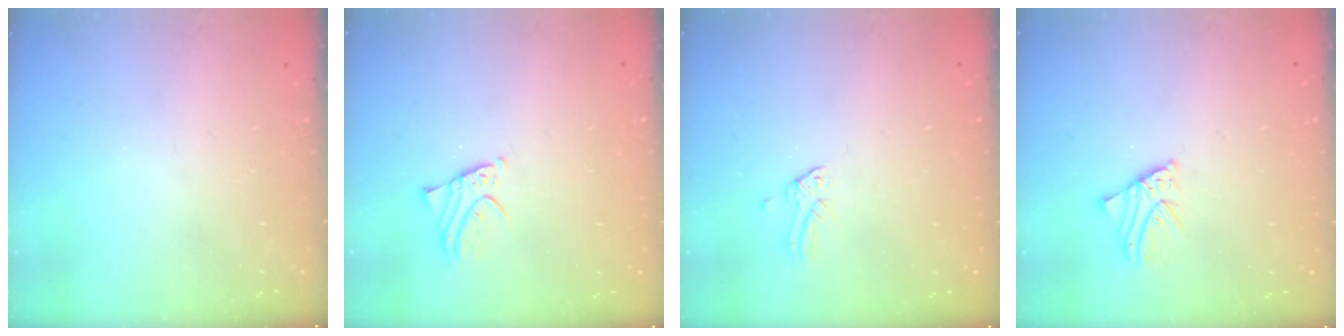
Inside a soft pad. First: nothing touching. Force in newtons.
{"total": 1.9, "press": 1.9, "slide": 0.3}
{"total": 0.0}
{"total": 1.7, "press": 1.7, "slide": 0.2}